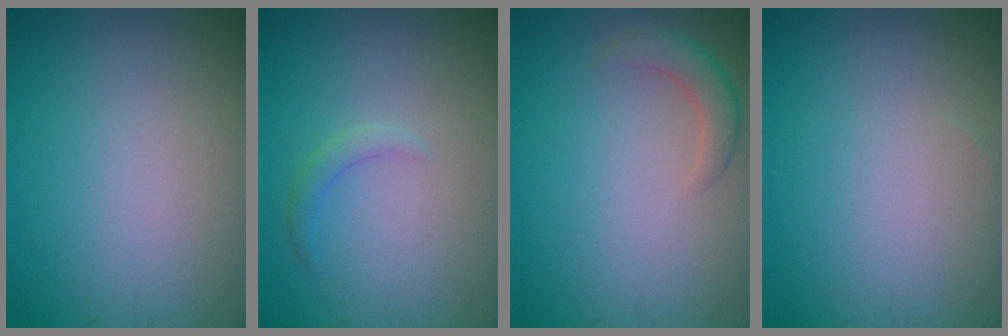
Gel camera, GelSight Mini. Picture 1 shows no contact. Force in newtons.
{"total": 1.1, "press": 1.1, "slide": 0.1}
{"total": 2.1, "press": 2.1, "slide": 0.2}
{"total": 0.0}